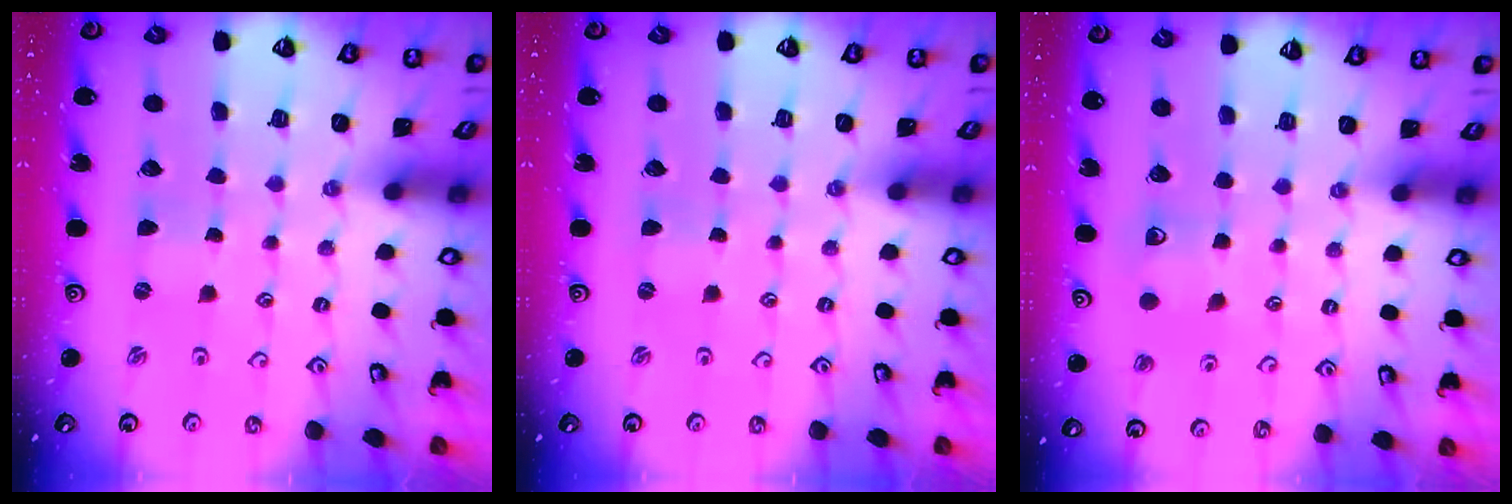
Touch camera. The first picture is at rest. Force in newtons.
{"total": 0.0}
{"total": 5.7, "press": 5.7, "slide": 0.6}